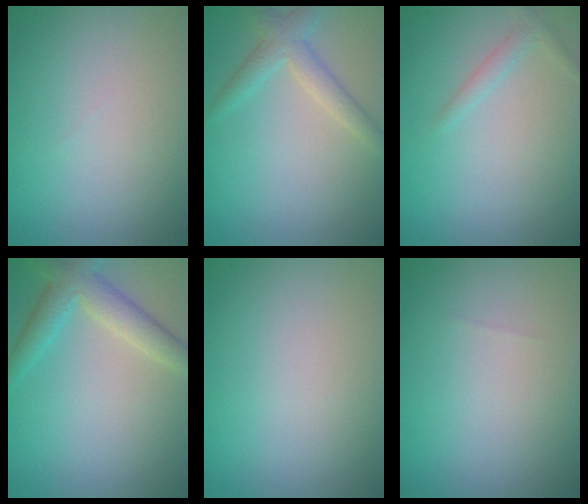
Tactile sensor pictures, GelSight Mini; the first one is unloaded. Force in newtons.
{"total": 2.6, "press": 2.6, "slide": 0.2}
{"total": 1.1, "press": 1.1, "slide": 0.0}
{"total": 3.9, "press": 3.9, "slide": 0.4}
{"total": 0.0}
{"total": 0.0}